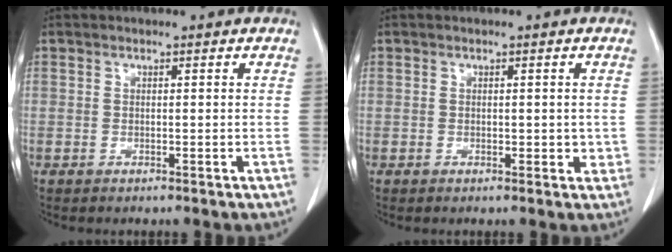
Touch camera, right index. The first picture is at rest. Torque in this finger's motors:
{"motor_torque": [0.01, 0.06, 0.00, 0.00]}